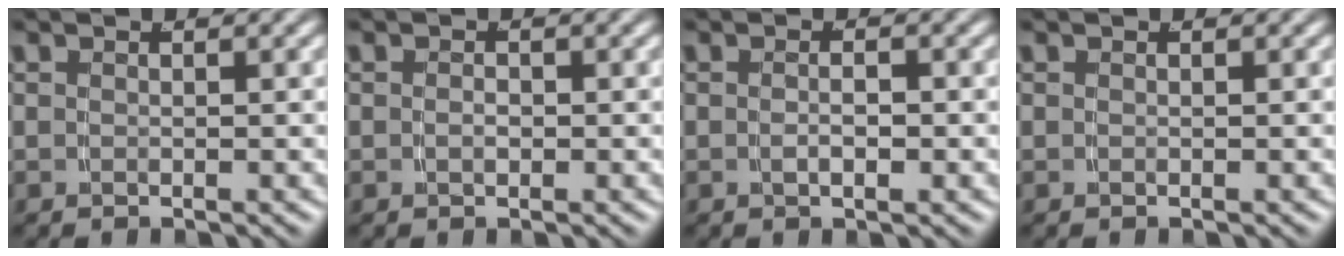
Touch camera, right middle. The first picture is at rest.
{"total": 0.7, "force": [-0.3, 0.4, 0.5], "torque": [-0.018, -0.007, -0.004]}
{"total": 1.5, "force": [-0.6, 0.1, 1.3], "torque": [-0.017, -0.004, -0.008]}
{"total": 0.0}